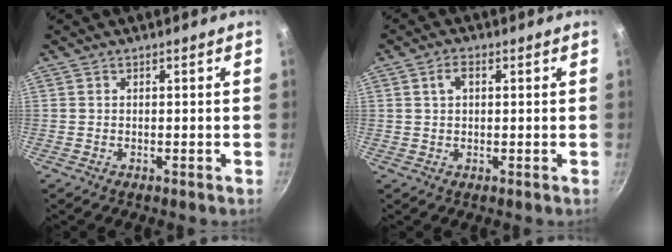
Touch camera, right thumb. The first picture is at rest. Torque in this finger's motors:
{"motor_torque": [0.17, -0.53, -0.26, 0.22, 0.10]}